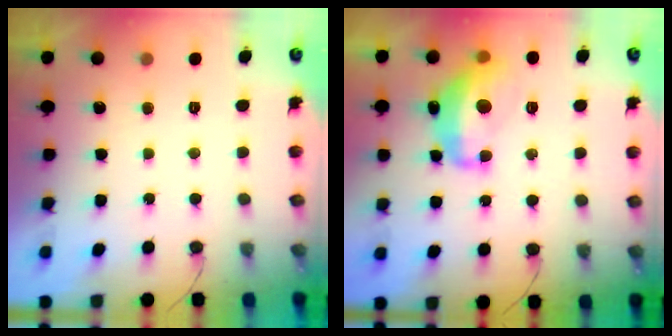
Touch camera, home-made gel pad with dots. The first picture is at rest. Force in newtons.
{"total": 13.7, "press": 13.7, "slide": 0.8}